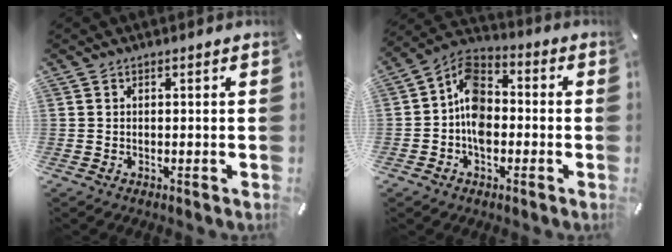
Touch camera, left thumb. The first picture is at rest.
{"total": 9.5, "force": [-2.5, 6.7, 6.3], "torque": [-0.137, 0.014, -0.051]}